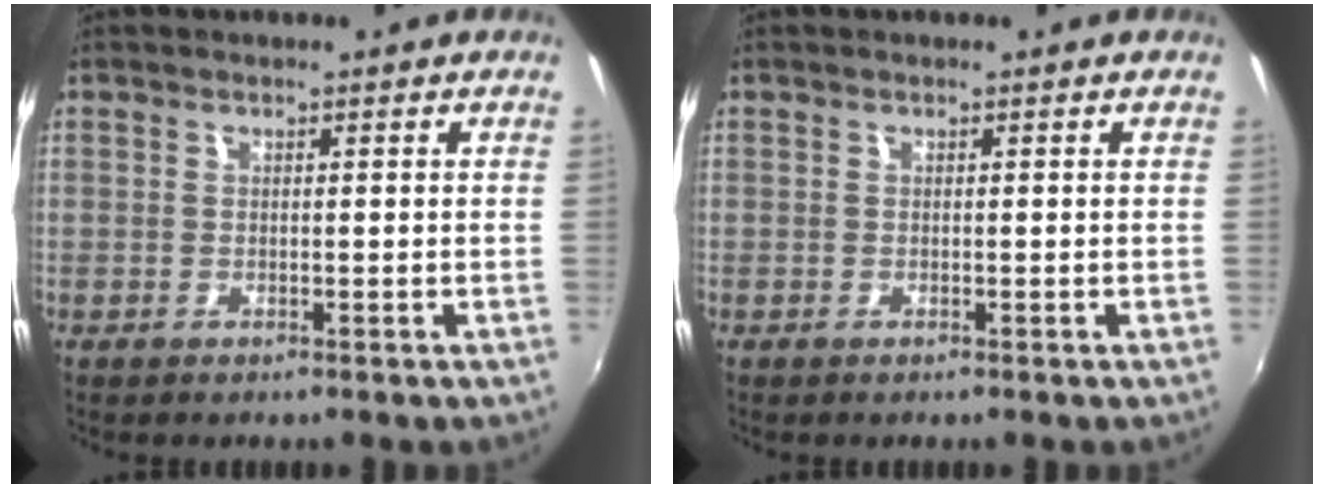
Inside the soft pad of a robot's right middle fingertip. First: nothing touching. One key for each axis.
{"total": 0.0}